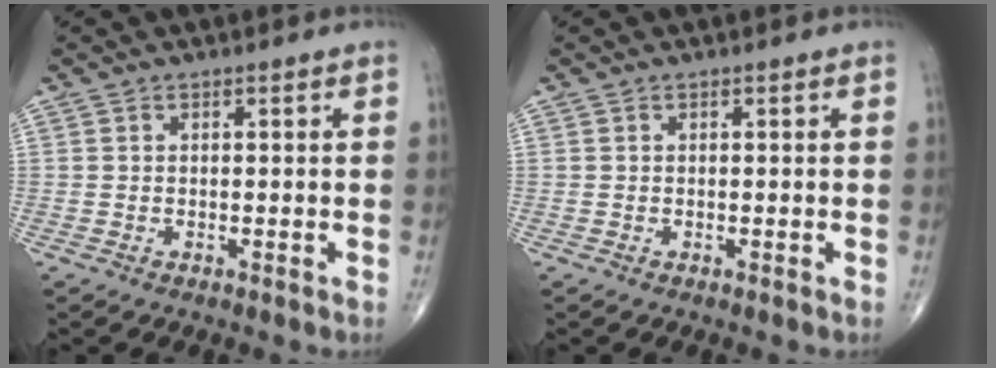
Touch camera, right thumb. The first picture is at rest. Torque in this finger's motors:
{"motor_torque": [0.00, 0.00, 0.00, 0.00, 0.00]}